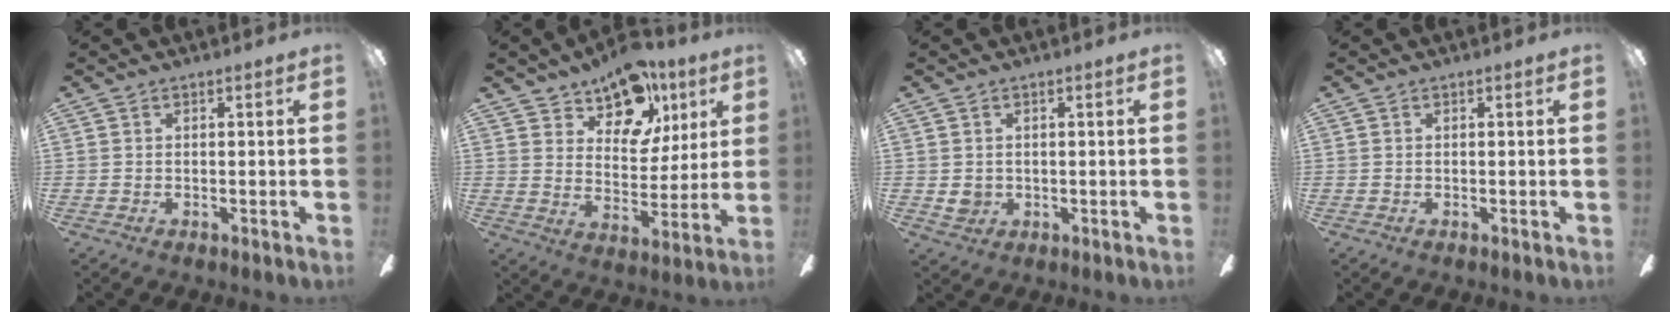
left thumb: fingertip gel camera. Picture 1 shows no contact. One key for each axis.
{"total": 15.5, "fx": 10.0, "fy": 9.0, "fz": 7.6, "tx": -0.112, "ty": -0.051, "tz": 0.181}
{"total": 2.9, "fx": 0.3, "fy": 2.6, "fz": 1.1, "tx": -0.007, "ty": -0.002, "tz": 0.003}
{"total": 0.0}